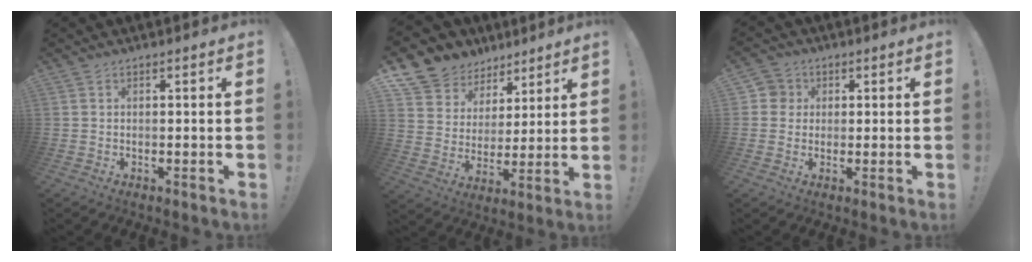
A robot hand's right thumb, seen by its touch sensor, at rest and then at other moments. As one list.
[{"total": 10.4, "force": [6.9, 7.6, 2.0], "torque": [-0.043, -0.056, 0.139]}, {"total": 4.2, "force": [0.7, 4.1, 0.8], "torque": [-0.011, 0.005, 0.012]}]